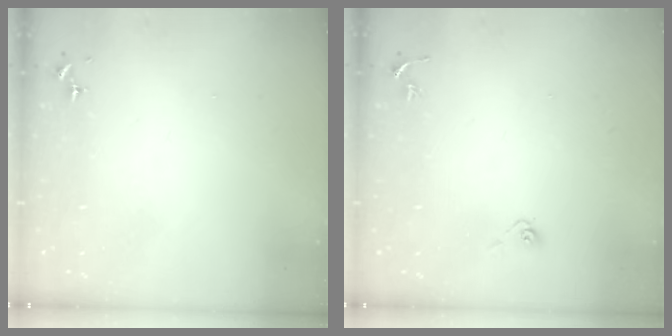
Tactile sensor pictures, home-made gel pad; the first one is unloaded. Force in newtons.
{"total": 3.9, "press": 3.3, "slide": 2.0}